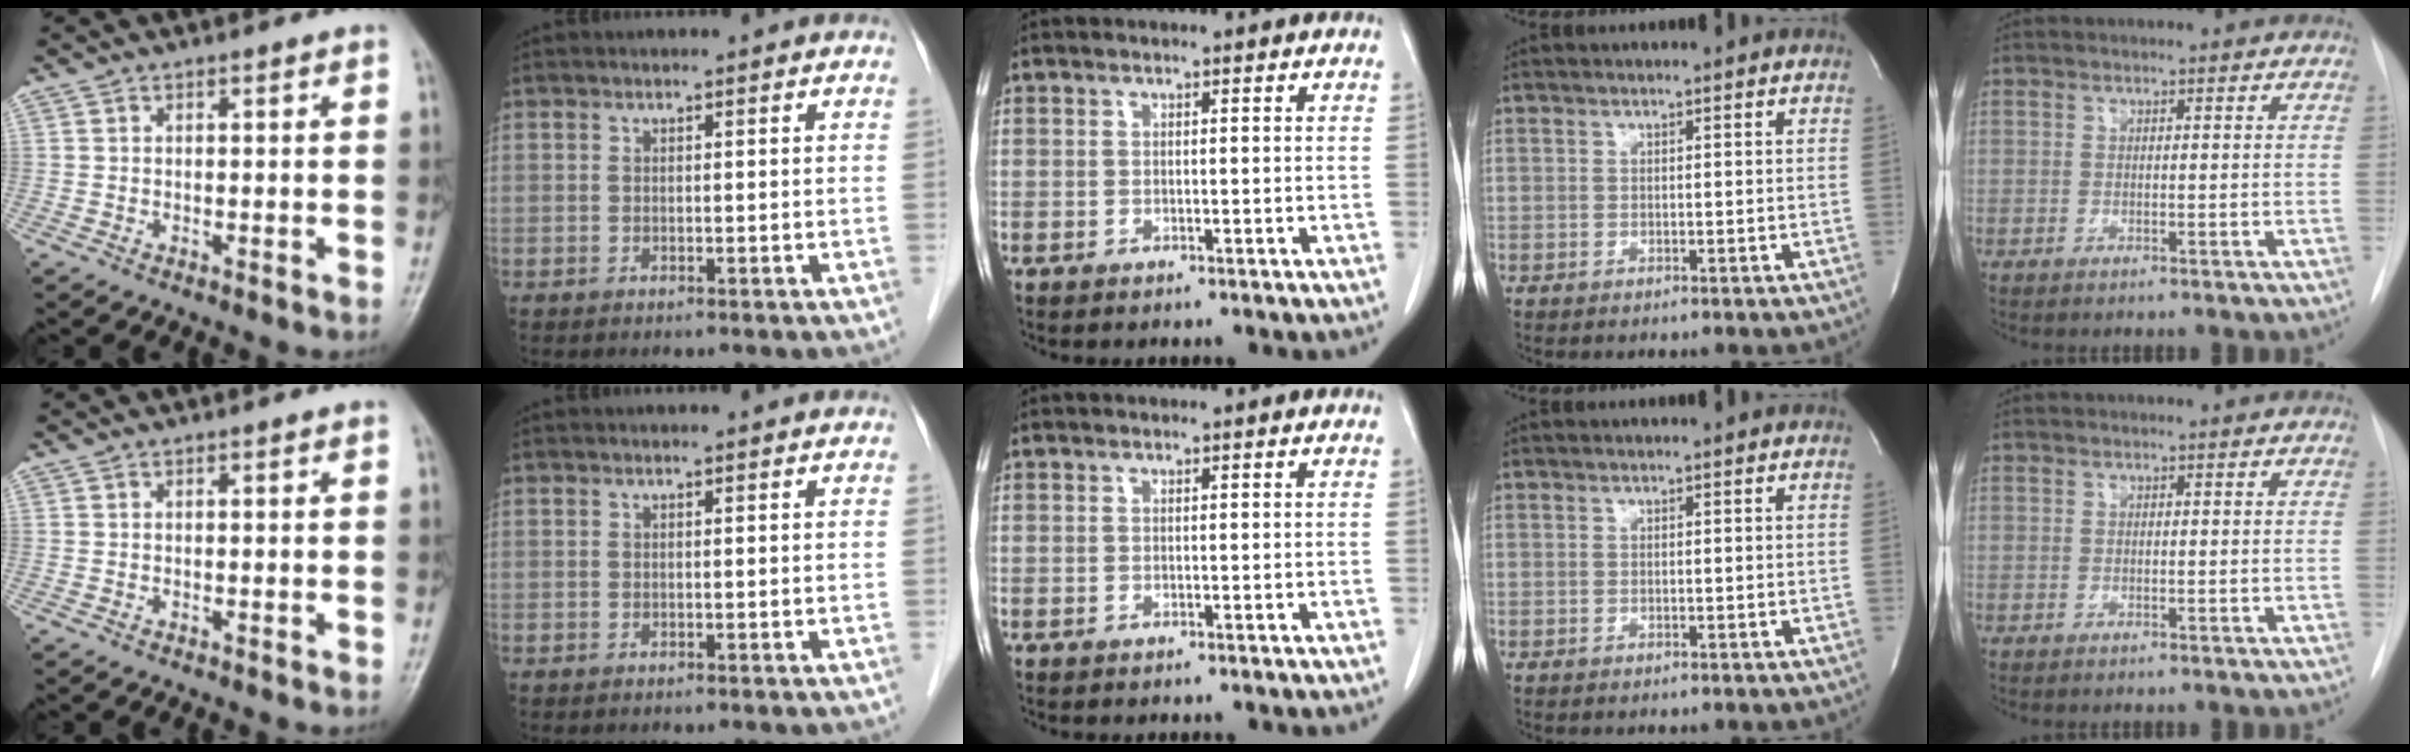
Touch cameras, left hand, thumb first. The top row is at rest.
{}